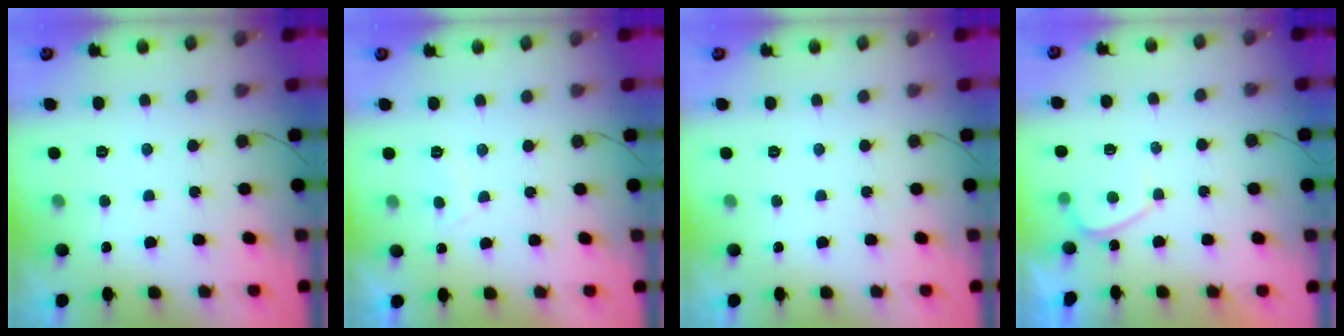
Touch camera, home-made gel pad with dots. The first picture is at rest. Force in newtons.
{"total": 1.8, "press": 1.6, "slide": 0.6}
{"total": 0.0}
{"total": 1.6, "press": 1.5, "slide": 0.6}